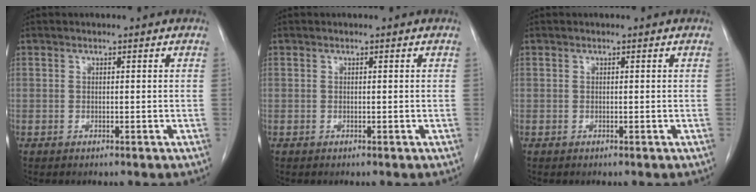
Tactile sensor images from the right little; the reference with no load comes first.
{"total": 0.0}
{"total": 0.0}